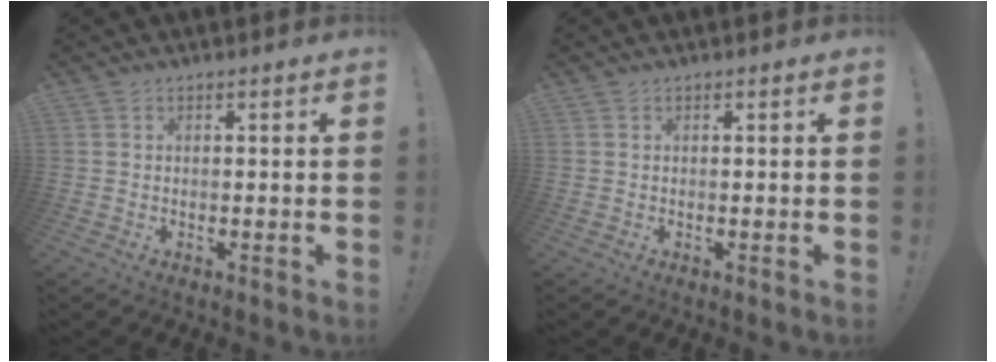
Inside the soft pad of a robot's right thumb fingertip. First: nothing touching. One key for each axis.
{"total": 0.0}